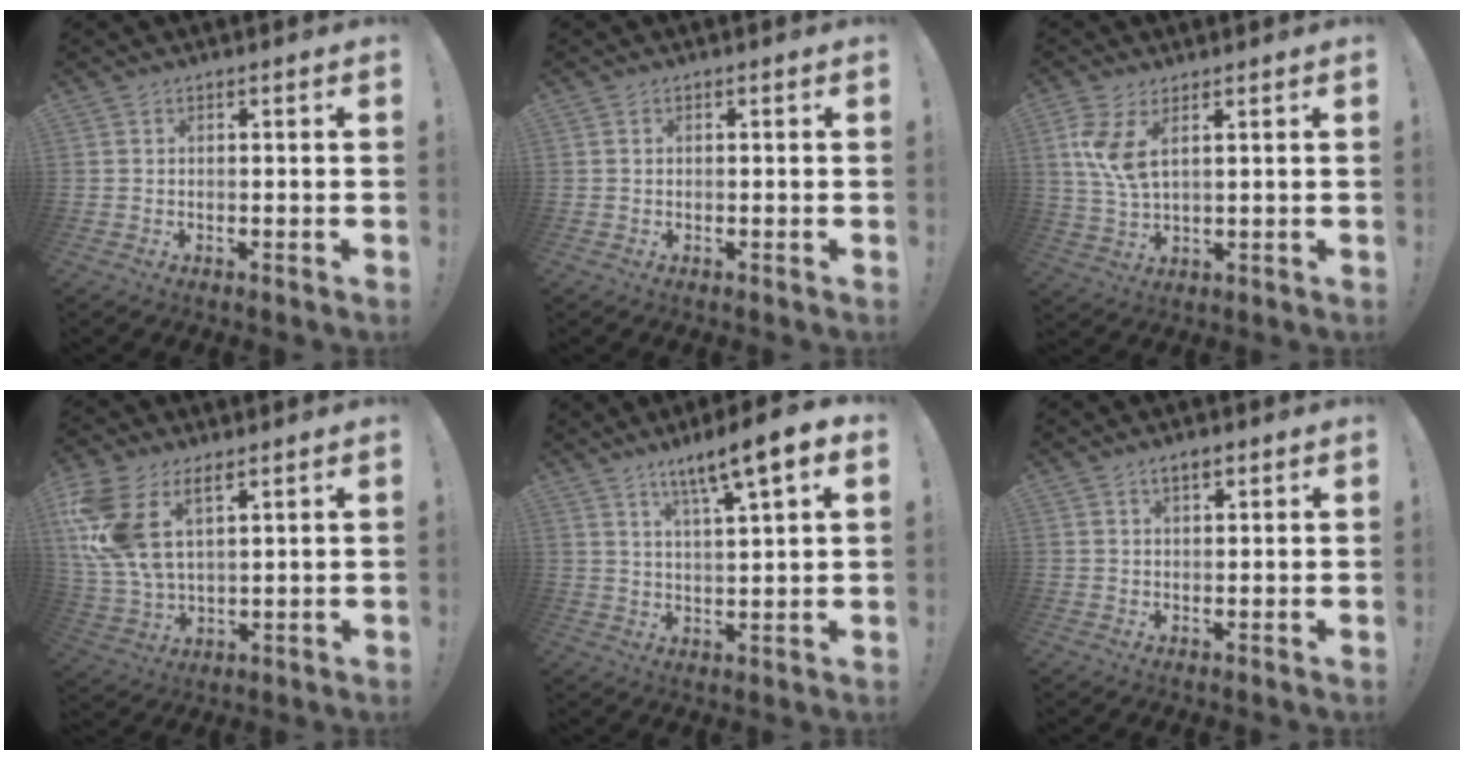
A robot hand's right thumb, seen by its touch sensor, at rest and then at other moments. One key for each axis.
{"total": 0.0}
{"total": 7.9, "fx": 3.6, "fy": 3.0, "fz": 6.4, "tx": -0.124, "ty": -0.022, "tz": 0.063}
{"total": 14.0, "fx": 7.2, "fy": 7.6, "fz": 9.2, "tx": -0.214, "ty": -0.029, "tz": 0.138}
{"total": 9.8, "fx": 6.5, "fy": 0.7, "fz": 7.2, "tx": -0.125, "ty": -0.035, "tz": 0.106}
{"total": 2.7, "fx": 1.7, "fy": 1.1, "fz": 1.8, "tx": -0.029, "ty": -0.003, "tz": 0.029}